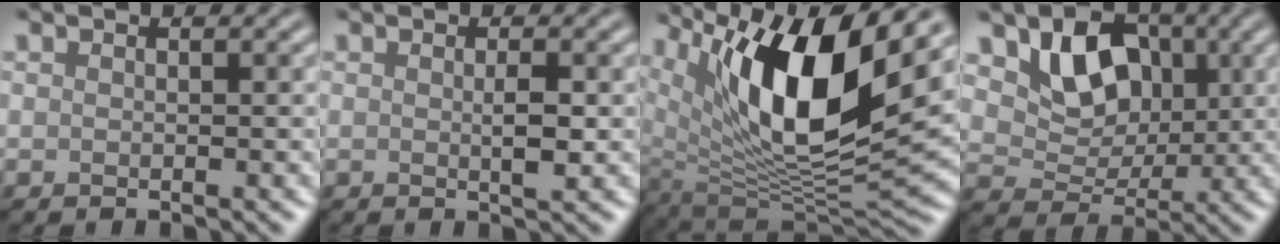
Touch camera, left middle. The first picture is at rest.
{"total": 1.7, "force": [0.1, 0.3, 1.7], "torque": [-0.030, -0.001, -0.002]}
{"total": 13.7, "force": [6.1, 4.5, 11.4], "torque": [-0.192, -0.001, 0.106]}
{"total": 5.7, "force": [2.0, 4.3, 3.2], "torque": [-0.060, -0.007, 0.027]}